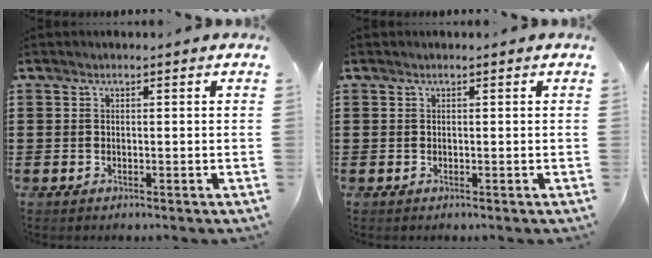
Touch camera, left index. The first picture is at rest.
{"total": 0.0}